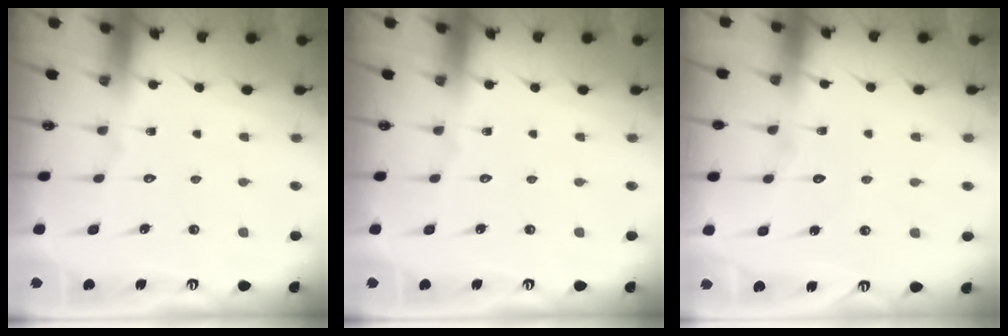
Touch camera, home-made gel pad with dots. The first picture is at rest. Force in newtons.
{"total": 0.0}
{"total": 5.1, "press": 5.1, "slide": 0.4}